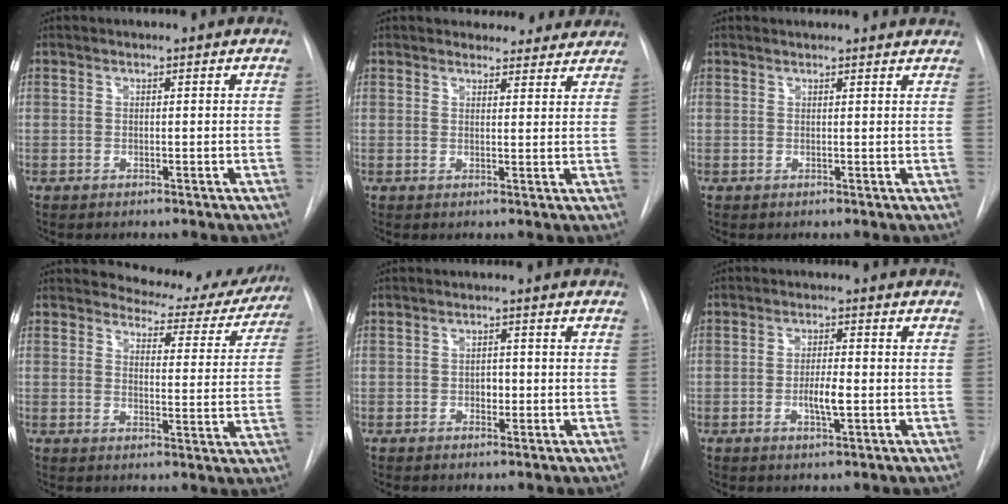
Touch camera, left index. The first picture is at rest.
{"total": 7.7, "force": [7.0, 2.9, 0.8], "torque": [0.022, -0.003, 0.064]}
{"total": 6.4, "force": [6.1, 0.9, 1.3], "torque": [-0.008, 0.009, 0.053]}
{"total": 11.1, "force": [10.5, 3.4, 1.1], "torque": [0.007, -0.035, 0.109]}
{"total": 2.0, "force": [-1.2, 1.1, 1.1], "torque": [-0.014, -0.002, -0.016]}
{"total": 4.0, "force": [-1.7, 0.7, 3.5], "torque": [-0.063, -0.007, -0.025]}